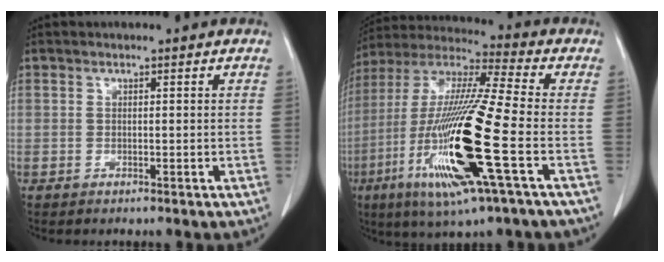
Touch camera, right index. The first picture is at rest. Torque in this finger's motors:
{"motor_torque": [2.14, 0.00, 0.96, 0.20]}